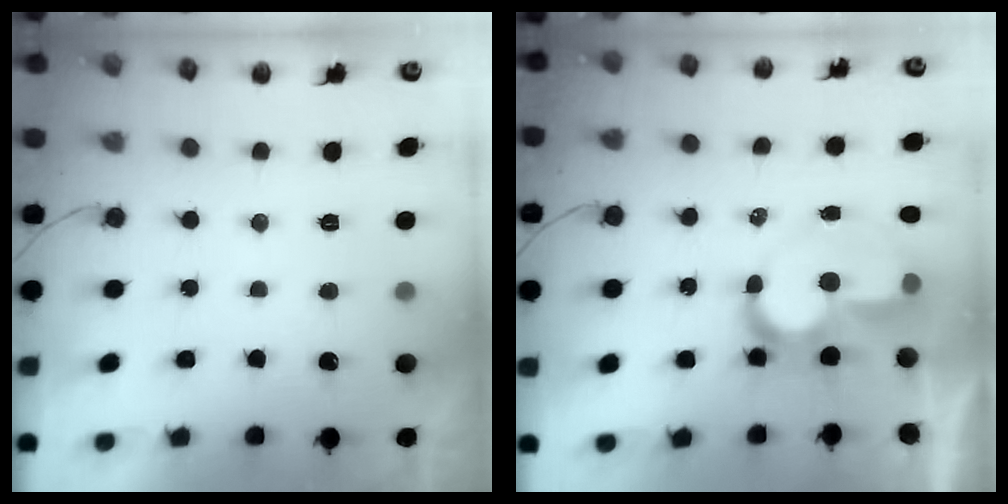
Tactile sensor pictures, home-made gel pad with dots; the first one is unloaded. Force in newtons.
{"total": 10.7, "press": 10.7, "slide": 1.2}